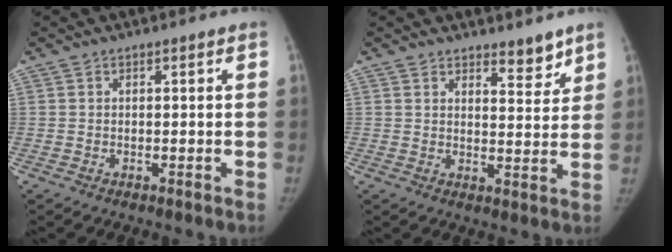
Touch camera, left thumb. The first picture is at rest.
{"total": 4.8, "force": [3.8, 1.9, 2.1], "torque": [-0.005, -0.032, 0.056]}